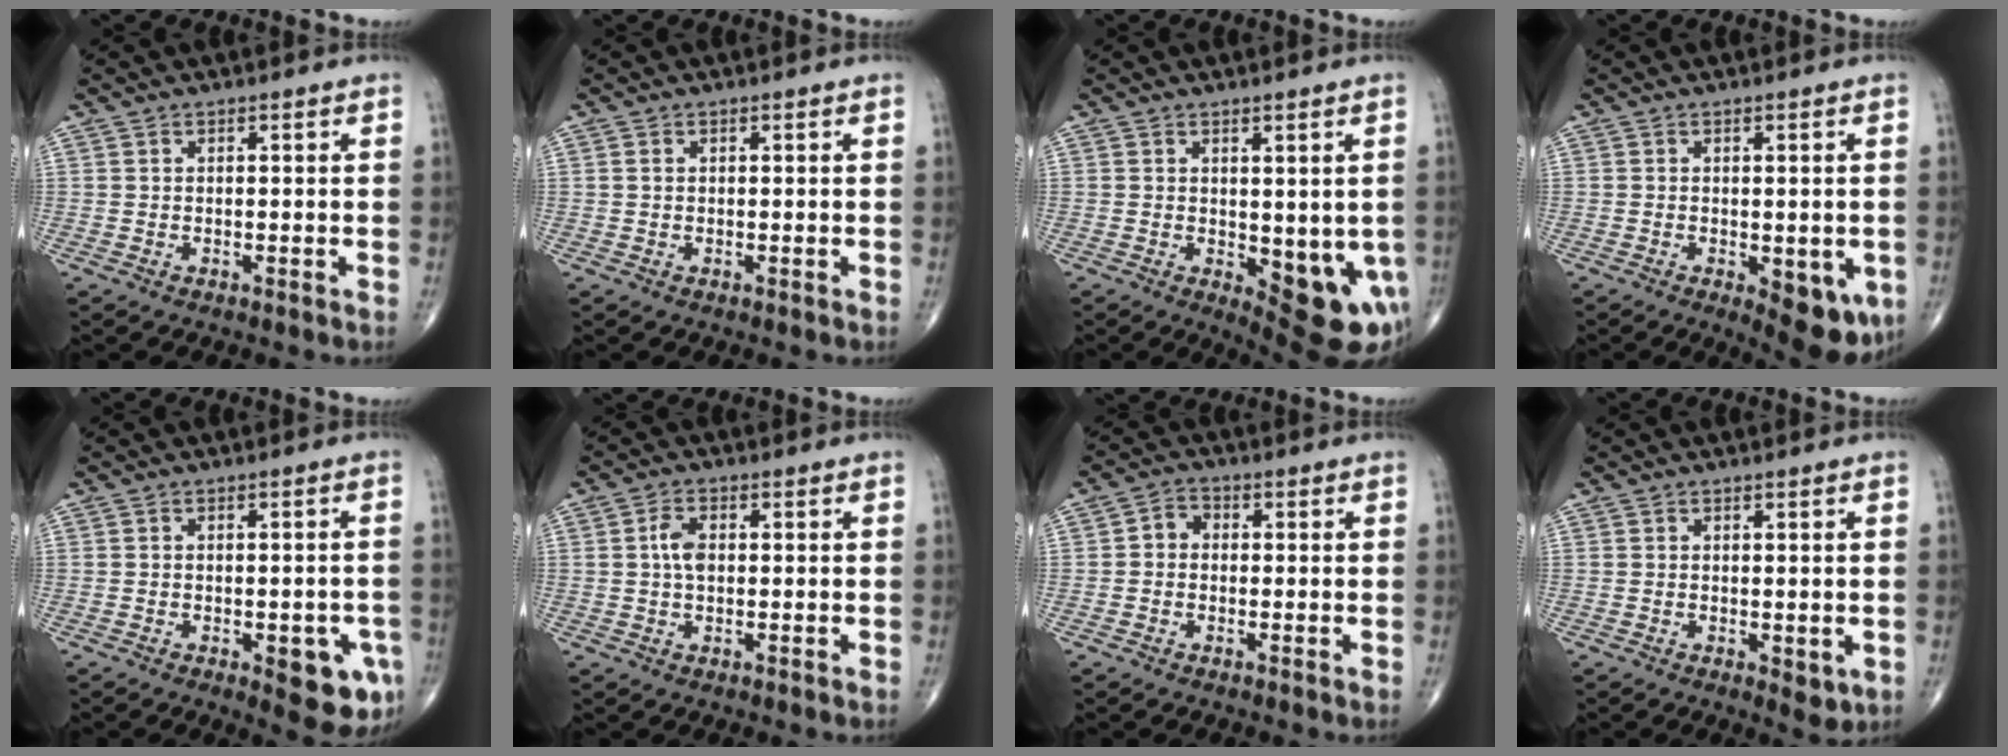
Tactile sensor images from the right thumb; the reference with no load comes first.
{"total": 0.5, "force": [0.1, 0.4, 0.3], "torque": [-0.007, 0.001, 0.002]}
{"total": 11.5, "force": [-2.6, 4.8, 10.2], "torque": [-0.094, -0.017, -0.017]}
{"total": 8.9, "force": [-2.7, 3.8, 7.7], "torque": [-0.074, -0.007, -0.025]}
{"total": 9.2, "force": [-3.4, 3.5, 7.8], "torque": [-0.072, 0.003, -0.033]}
{"total": 3.5, "force": [0.3, 2.1, 2.8], "torque": [-0.055, 0.004, 0.001]}
{"total": 3.1, "force": [-0.2, 2.6, 1.7], "torque": [-0.014, 0.013, -0.015]}
{"total": 3.0, "force": [-0.5, 1.4, 2.6], "torque": [-0.023, -0.007, -0.001]}